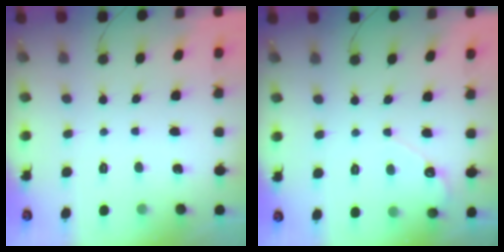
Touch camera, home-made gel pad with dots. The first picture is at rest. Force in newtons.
{"total": 3.1, "press": 3.1, "slide": 0.2}